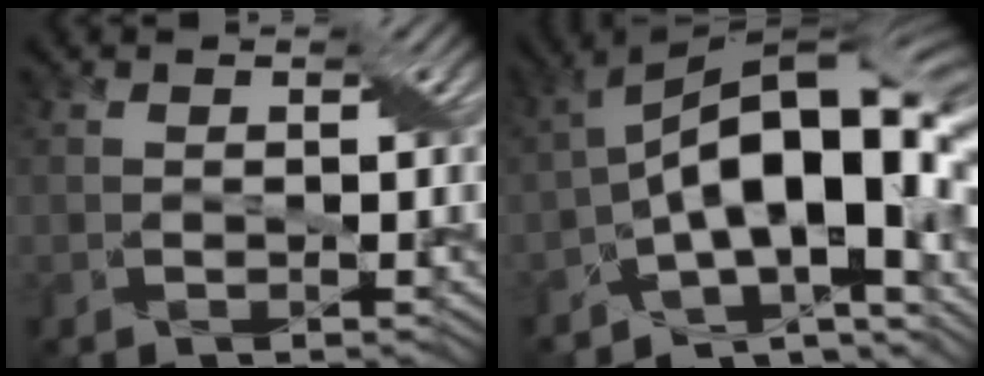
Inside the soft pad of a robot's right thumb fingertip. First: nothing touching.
{"total": 16.6, "force": [-3.7, 7.9, 14.2], "torque": [-0.197, 0.012, -0.076]}